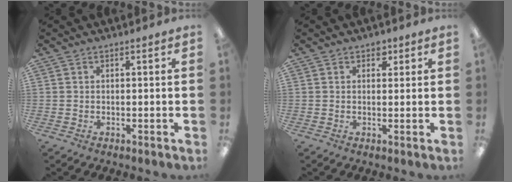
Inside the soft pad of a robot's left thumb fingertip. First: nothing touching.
{"total": 2.0, "force": [1.2, 1.5, 0.7], "torque": [0.001, -0.004, 0.018]}